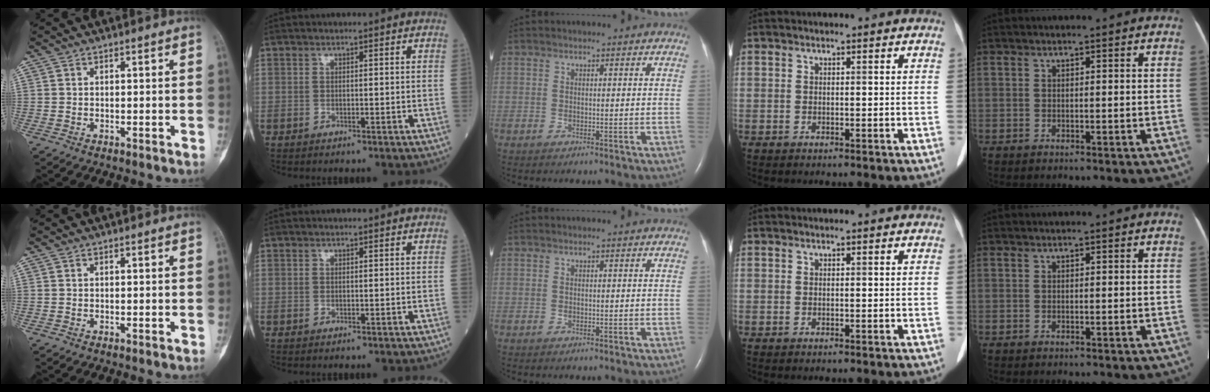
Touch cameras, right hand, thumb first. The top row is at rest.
{}